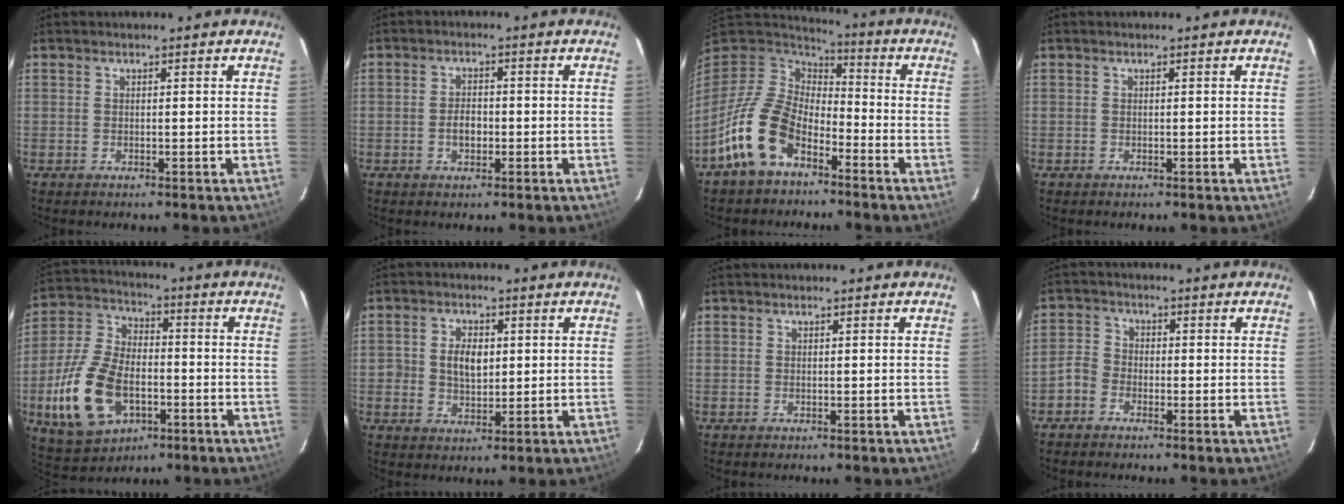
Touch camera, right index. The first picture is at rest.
{"total": 3.0, "force": [-0.9, 1.9, 2.2], "torque": [-0.042, 0.006, -0.014]}
{"total": 14.4, "force": [-7.9, 8.3, 8.7], "torque": [-0.186, -0.001, -0.152]}
{"total": 0.0}
{"total": 17.0, "force": [-5.4, 10.1, 12.5], "torque": [-0.286, 0.000, -0.087]}
{"total": 5.1, "force": [0.5, 3.6, 3.6], "torque": [-0.064, 0.007, 0.014]}
{"total": 0.0}
{"total": 3.3, "force": [-2.0, 2.4, 0.9], "torque": [-0.019, 0.012, -0.046]}